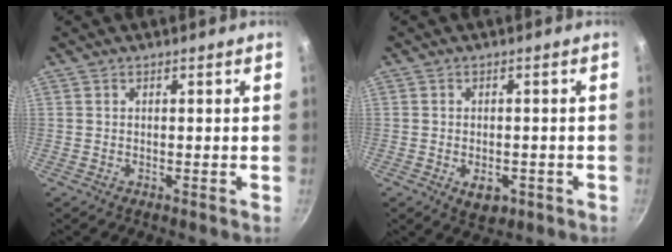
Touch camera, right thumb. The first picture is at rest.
{"total": 4.7, "force": [-1.7, 3.0, 3.2], "torque": [-0.034, 0.005, -0.014]}